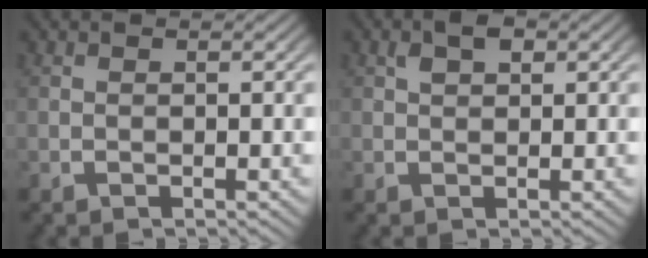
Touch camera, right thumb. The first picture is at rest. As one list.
[{"total": 2.0, "force": [1.1, 1.1, 1.3], "torque": [-0.017, 0.006, 0.020]}]